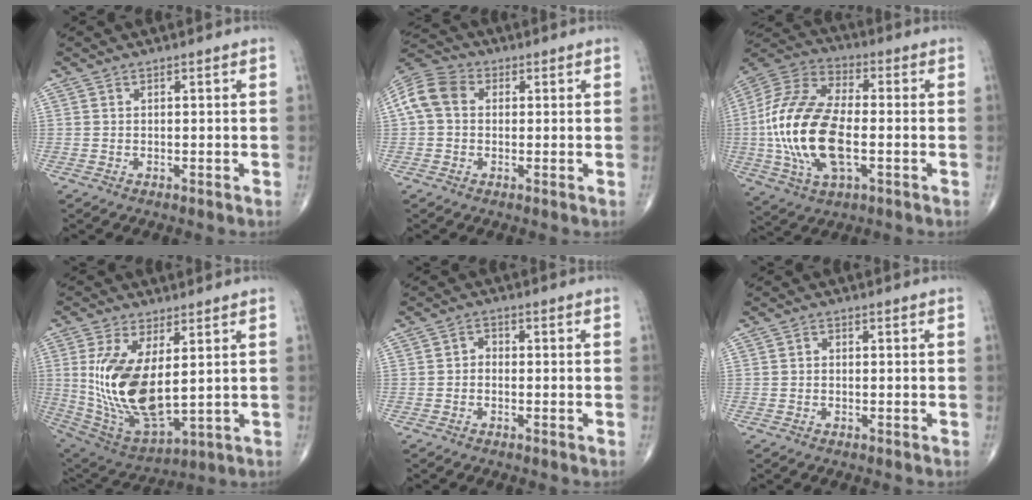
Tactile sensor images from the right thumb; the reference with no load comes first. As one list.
[{"total": 8.7, "force": [1.2, 6.7, 5.5], "torque": [-0.109, 0.031, 0.013]}, {"total": 21.5, "force": [-2.6, 10.5, 18.5], "torque": [-0.400, 0.013, -0.047]}, {"total": 17.5, "force": [2.4, 8.1, 15.3], "torque": [-0.301, -0.023, 0.068]}, {"total": 1.7, "force": [-0.5, 1.3, 0.9], "torque": [-0.002, 0.008, -0.016]}, {"total": 0.6, "force": [-0.1, 0.5, 0.4], "torque": [0.000, 0.003, -0.005]}]